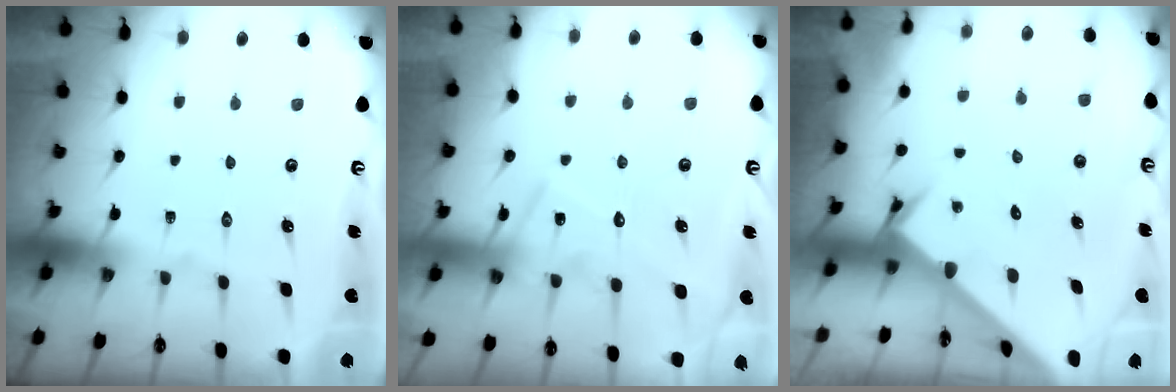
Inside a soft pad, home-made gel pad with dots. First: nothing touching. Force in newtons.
{"total": 14.0, "press": 13.9, "slide": 0.9}
{"total": 2.6, "press": 2.6, "slide": 0.3}